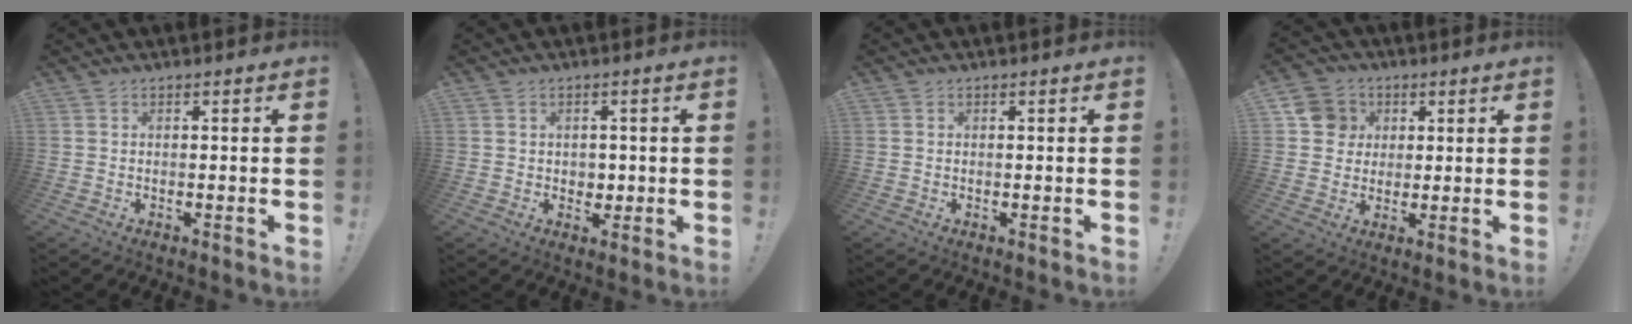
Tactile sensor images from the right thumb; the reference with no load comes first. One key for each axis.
{"total": 3.1, "fx": 0.5, "fy": 3.0, "fz": 0.5, "tx": -0.002, "ty": -0.003, "tz": 0.009}
{"total": 0.0}
{"total": 9.3, "fx": 2.4, "fy": 8.7, "fz": 2.3, "tx": -0.019, "ty": -0.009, "tz": 0.049}